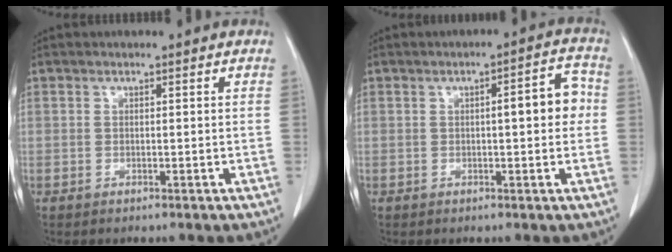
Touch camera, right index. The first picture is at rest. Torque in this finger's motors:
{"motor_torque": [0.23, 0.07, 0.09, 0.03]}